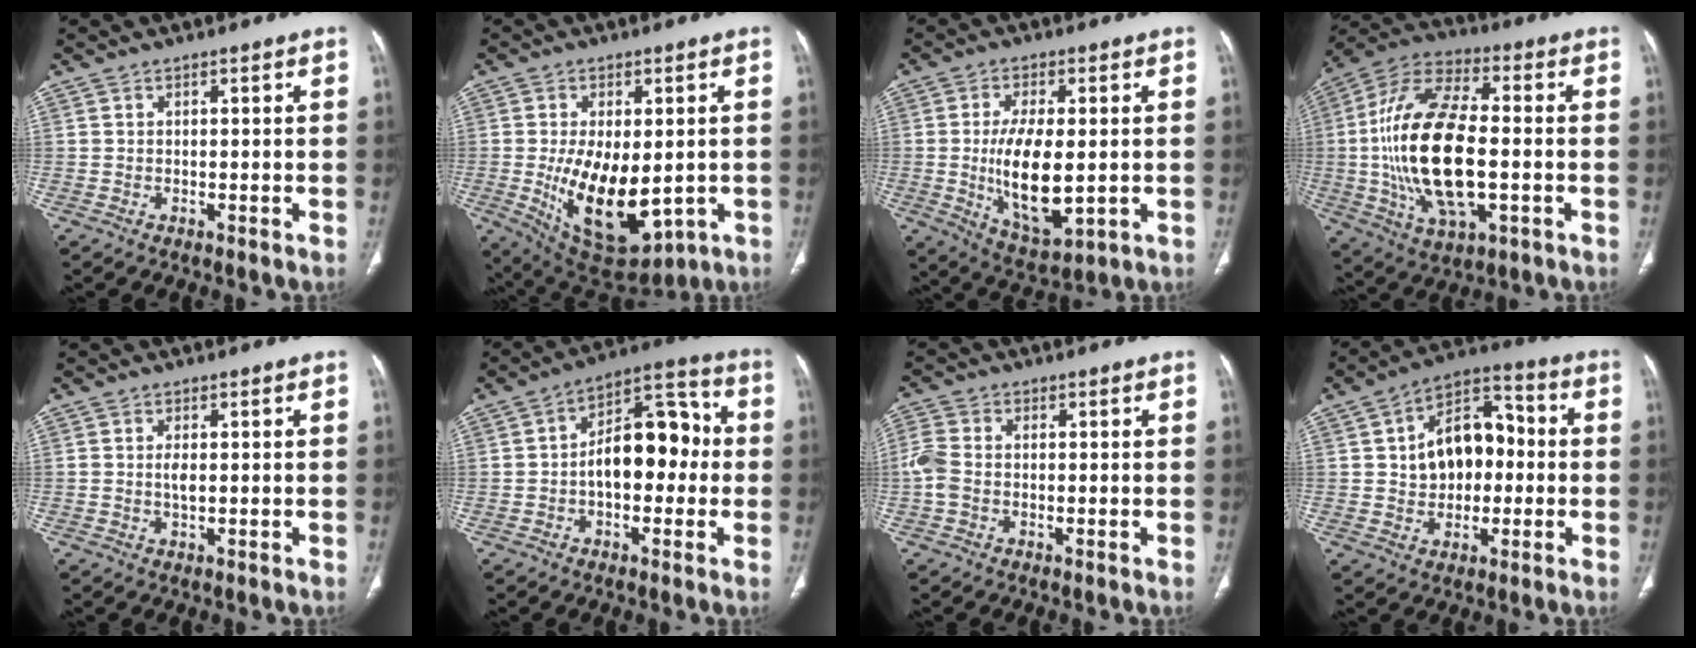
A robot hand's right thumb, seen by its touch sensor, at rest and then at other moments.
{"total": 16.7, "force": [-2.3, 8.9, 13.9], "torque": [-0.217, -0.020, -0.006]}
{"total": 13.4, "force": [-1.0, 6.0, 12.0], "torque": [-0.211, -0.019, -0.004]}
{"total": 23.1, "force": [-1.9, 11.0, 20.2], "torque": [-0.400, 0.014, -0.030]}
{"total": 1.8, "force": [0.1, 0.7, 1.7], "torque": [-0.035, -0.002, 0.003]}
{"total": 13.4, "force": [-0.7, 8.0, 10.8], "torque": [-0.130, 0.046, -0.020]}
{"total": 4.7, "force": [-0.7, 3.3, 3.2], "torque": [-0.092, 0.010, -0.020]}
{"total": 13.6, "force": [0.6, 9.4, 9.7], "torque": [-0.113, 0.033, 0.005]}